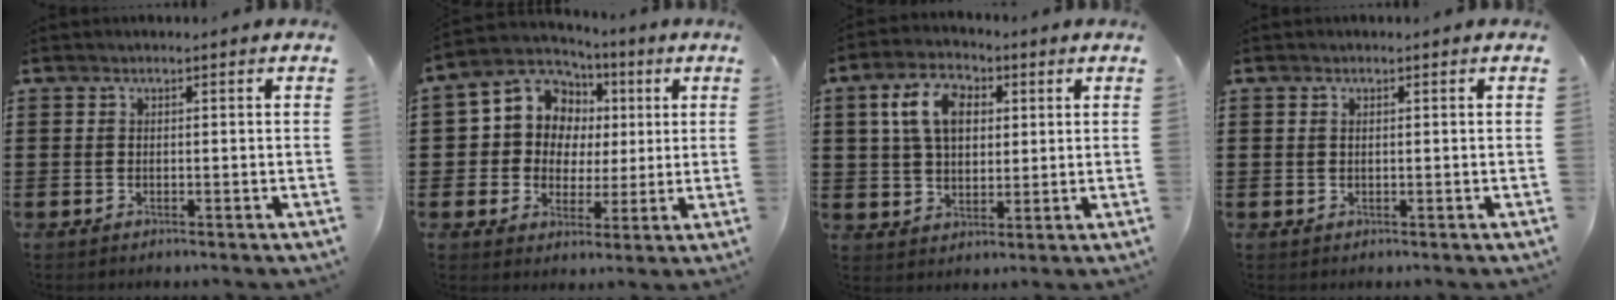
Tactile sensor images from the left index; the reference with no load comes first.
{"total": 8.8, "force": [2.3, 8.1, 2.5], "torque": [-0.099, -0.015, 0.043]}
{"total": 8.3, "force": [2.7, 5.2, 5.9], "torque": [-0.116, 0.014, 0.046]}
{"total": 0.6, "force": [0.2, 0.3, 0.5], "torque": [-0.012, 0.001, 0.004]}